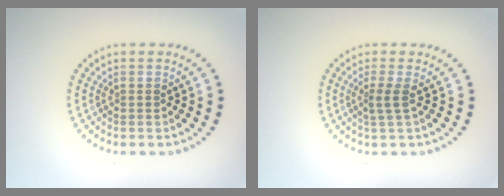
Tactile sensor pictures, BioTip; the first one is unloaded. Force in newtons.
{"total": 1.7, "press": 1.1, "slide": 1.2}